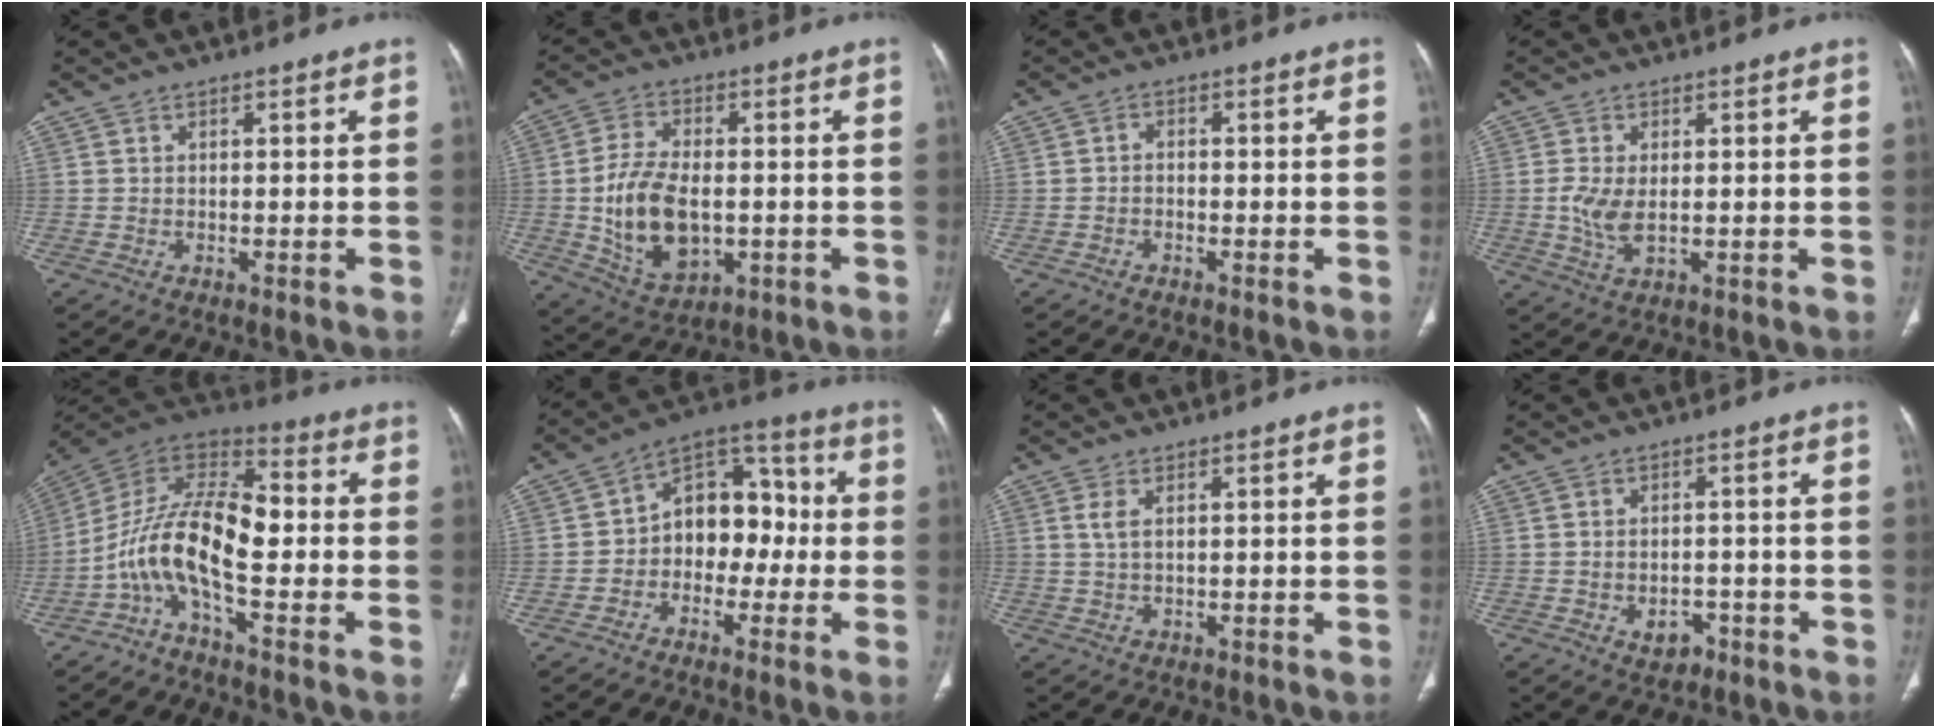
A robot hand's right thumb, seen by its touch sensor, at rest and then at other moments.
{"total": 13.6, "force": [-1.4, 8.2, 10.8], "torque": [-0.185, 0.000, -0.012]}
{"total": 1.1, "force": [-0.6, 0.7, 0.6], "torque": [-0.005, 0.006, -0.014]}
{"total": 4.9, "force": [0.0, 2.5, 4.2], "torque": [-0.092, -0.010, 0.003]}
{"total": 13.8, "force": [-4.0, 5.5, 12.0], "torque": [-0.212, 0.078, -0.086]}
{"total": 12.4, "force": [-1.4, 9.0, 8.5], "torque": [-0.075, 0.048, -0.039]}
{"total": 2.4, "force": [0.8, 1.1, 2.1], "torque": [-0.051, 0.005, 0.020]}
{"total": 3.7, "force": [-1.7, 2.7, 1.9], "torque": [-0.012, 0.013, -0.017]}